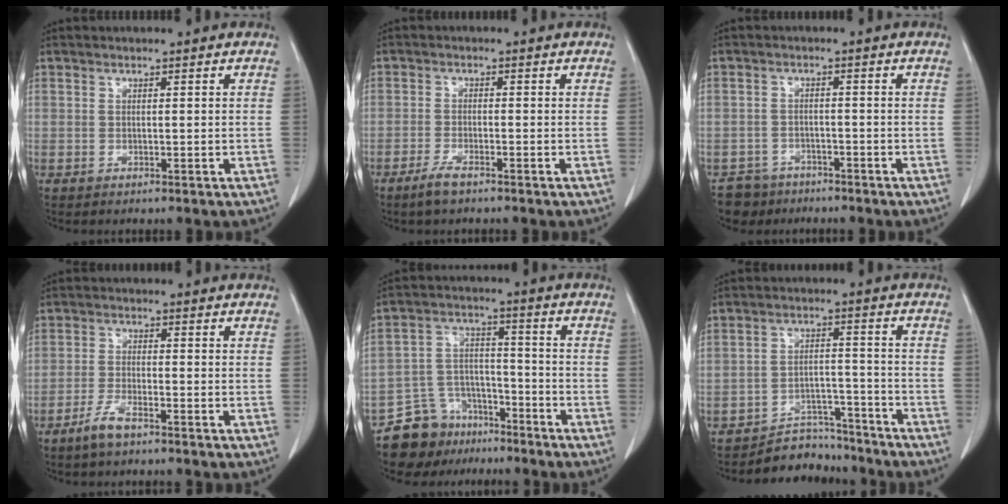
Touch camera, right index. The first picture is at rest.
{"total": 2.9, "force": [-2.3, 0.2, 1.8], "torque": [-0.043, -0.004, -0.045]}
{"total": 4.4, "force": [-3.5, 2.6, -0.6], "torque": [0.013, 0.004, -0.061]}
{"total": 3.8, "force": [-2.9, 0.4, 2.4], "torque": [-0.053, -0.003, -0.058]}
{"total": 9.5, "force": [-7.7, 5.5, 0.9], "torque": [-0.022, 0.038, -0.130]}
{"total": 7.6, "force": [-7.1, 2.7, -0.5], "torque": [0.022, 0.038, -0.113]}